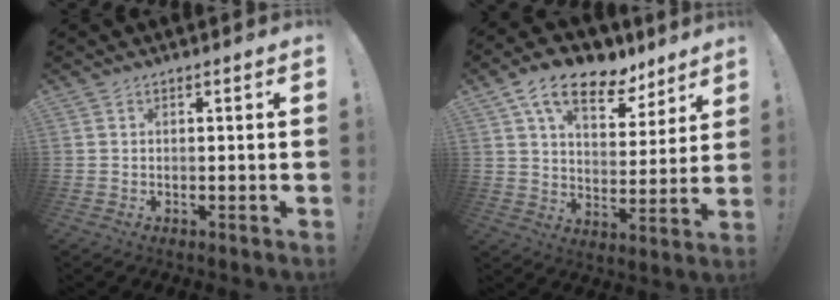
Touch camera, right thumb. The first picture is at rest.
{"total": 15.4, "force": [9.4, 8.3, 8.9], "torque": [-0.142, -0.050, 0.171]}